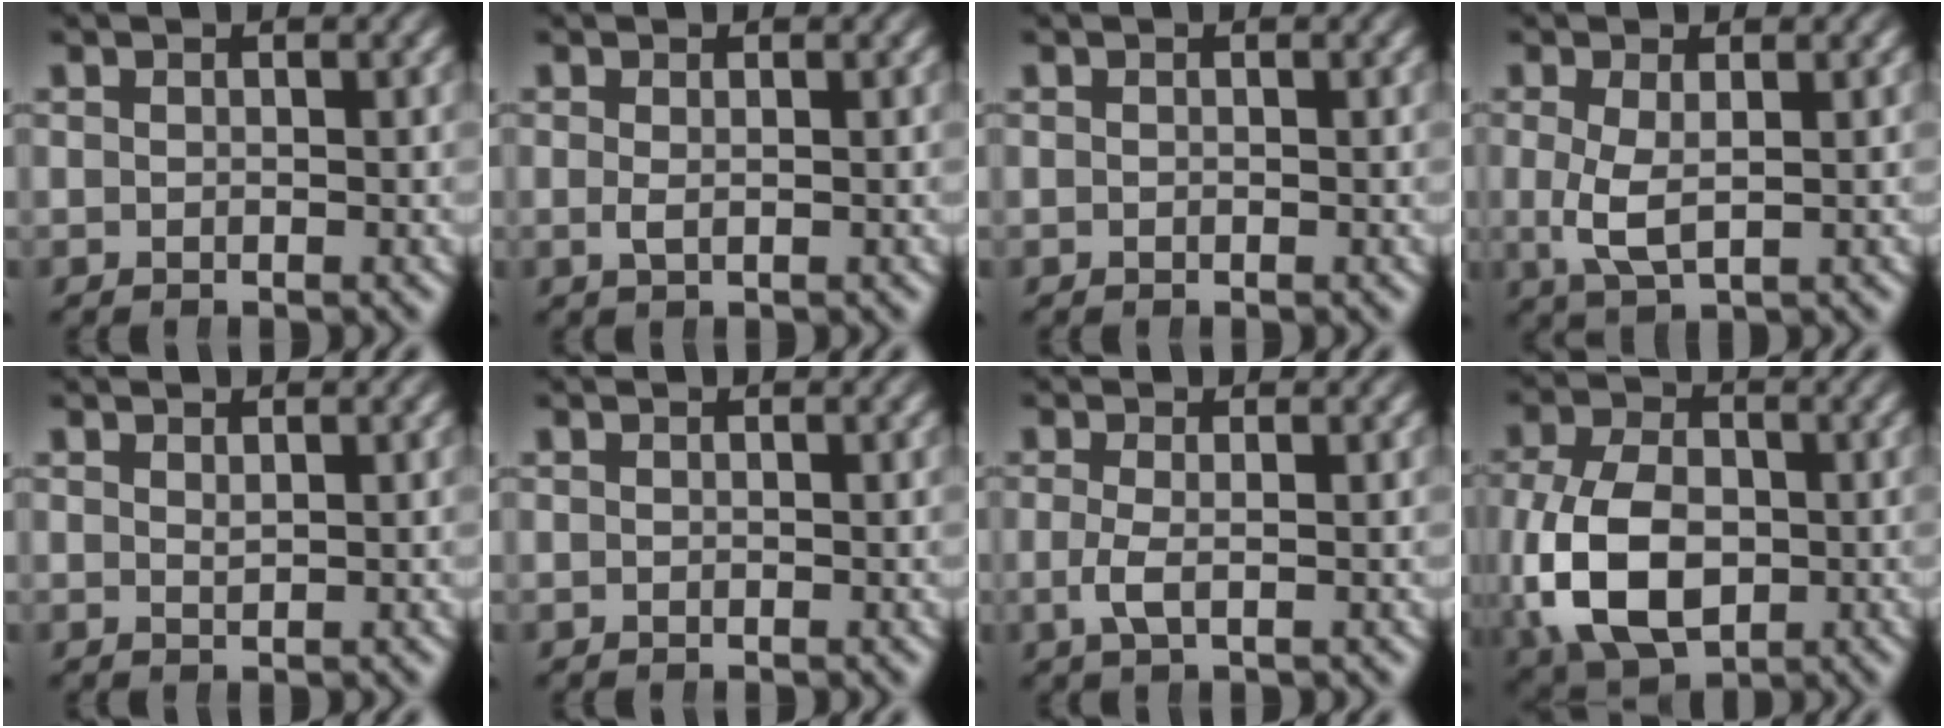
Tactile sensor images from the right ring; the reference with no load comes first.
{"total": 0.6, "force": [-0.1, -0.2, 0.5], "torque": [-0.023, -0.018, 0.005]}
{"total": 0.0}
{"total": 3.0, "force": [-0.2, 1.5, 2.6], "torque": [-0.076, -0.022, 0.011]}
{"total": 0.7, "force": [0.6, -0.4, -0.1], "torque": [-0.002, -0.008, 0.014]}
{"total": 0.0}
{"total": 1.5, "force": [-0.5, 0.2, 1.4], "torque": [-0.045, -0.017, -0.003]}
{"total": 8.9, "force": [-1.3, 6.4, 6.0], "torque": [-0.152, -0.036, 0.002]}